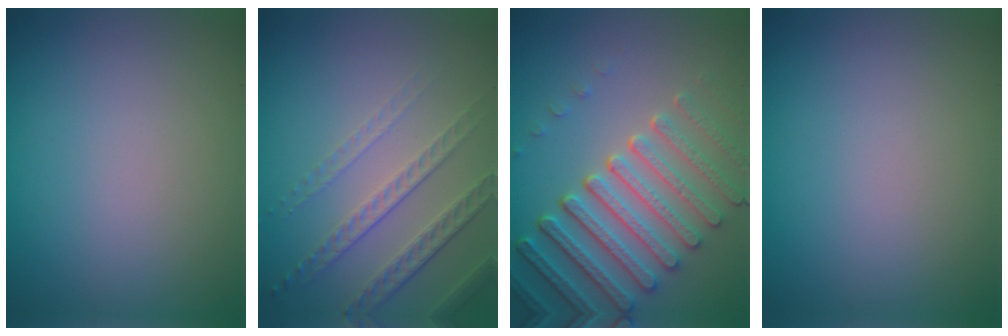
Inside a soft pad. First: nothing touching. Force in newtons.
{"total": 4.6, "press": 3.1, "slide": 3.4}
{"total": 6.7, "press": 5.6, "slide": 3.6}
{"total": 0.0}